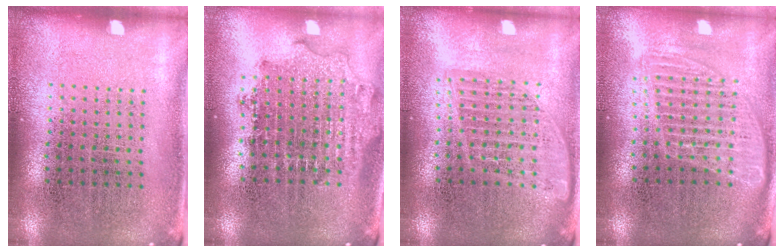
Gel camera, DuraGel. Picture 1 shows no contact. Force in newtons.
{"total": 1.8, "press": 1.4, "slide": 1.1}
{"total": 1.6, "press": 1.4, "slide": 0.7}
{"total": 1.6, "press": 1.4, "slide": 0.7}